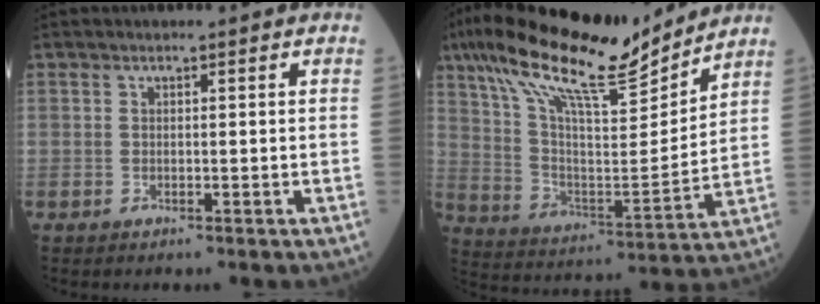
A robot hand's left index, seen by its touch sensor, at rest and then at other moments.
{"total": 19.6, "force": [15.9, 2.9, 11.1], "torque": [-0.203, 0.011, 0.281]}